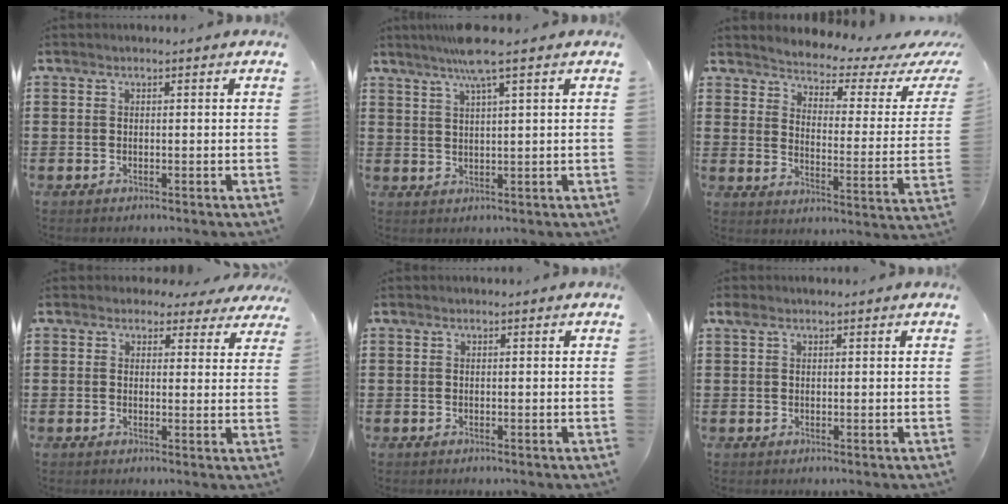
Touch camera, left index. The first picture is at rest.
{"total": 5.8, "force": [3.9, -0.3, 4.2], "torque": [-0.092, 0.002, 0.068]}
{"total": 3.1, "force": [3.0, 0.2, 0.7], "torque": [-0.028, -0.035, 0.041]}
{"total": 2.9, "force": [2.3, 1.6, 0.7], "torque": [-0.016, 0.001, 0.040]}
{"total": 0.0}
{"total": 1.2, "force": [0.6, 0.6, 0.8], "torque": [-0.018, 0.006, 0.010]}